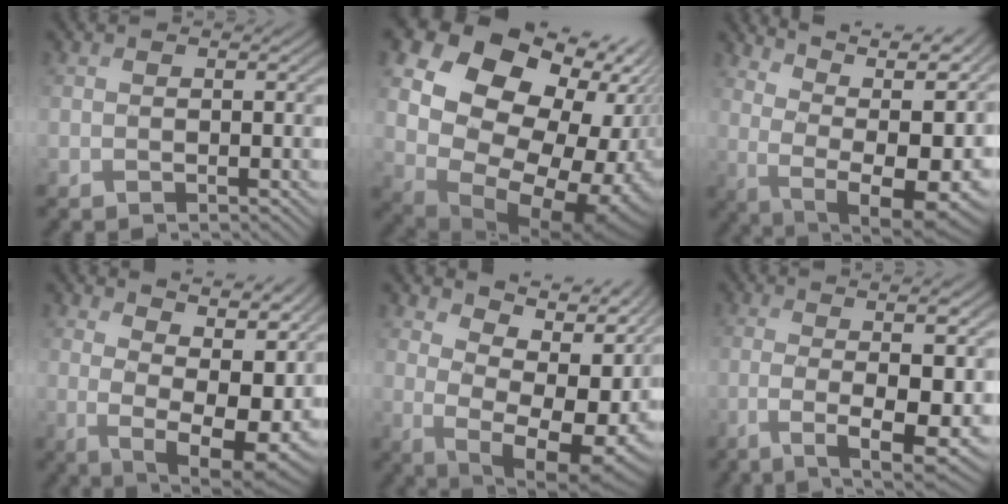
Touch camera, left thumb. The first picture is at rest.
{"total": 19.7, "force": [3.7, 14.5, 12.7], "torque": [-0.248, 0.006, 0.097]}
{"total": 15.3, "force": [5.6, 6.8, 12.6], "torque": [-0.180, 0.009, 0.105]}
{"total": 12.7, "force": [5.8, 5.7, 9.7], "torque": [-0.138, -0.006, 0.084]}
{"total": 13.5, "force": [4.1, 5.8, 11.5], "torque": [-0.158, 0.002, 0.088]}
{"total": 9.3, "force": [-1.4, 1.8, 9.0], "torque": [-0.106, 0.004, -0.031]}